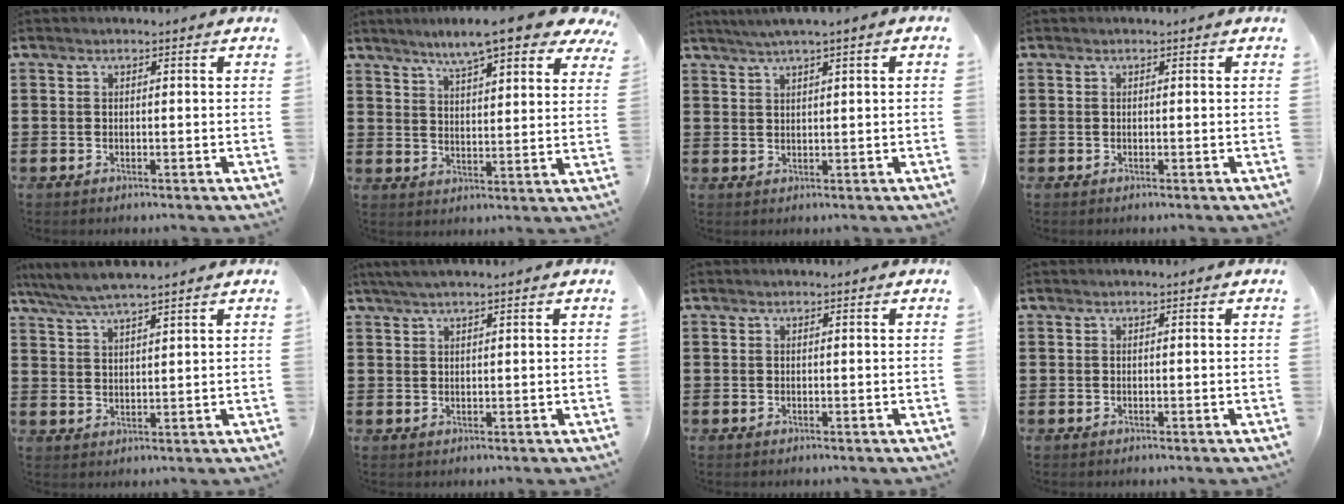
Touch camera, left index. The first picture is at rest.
{"total": 8.8, "force": [7.3, 0.8, 4.9], "torque": [-0.091, -0.025, 0.125]}
{"total": 2.0, "force": [1.2, -0.2, 1.6], "torque": [-0.029, 0.000, 0.023]}
{"total": 0.0}
{"total": 4.5, "force": [4.0, 0.1, 2.0], "torque": [-0.049, -0.012, 0.072]}
{"total": 2.0, "force": [1.5, 0.0, 1.4], "torque": [-0.027, 0.001, 0.027]}
{"total": 0.0}
{"total": 0.0}